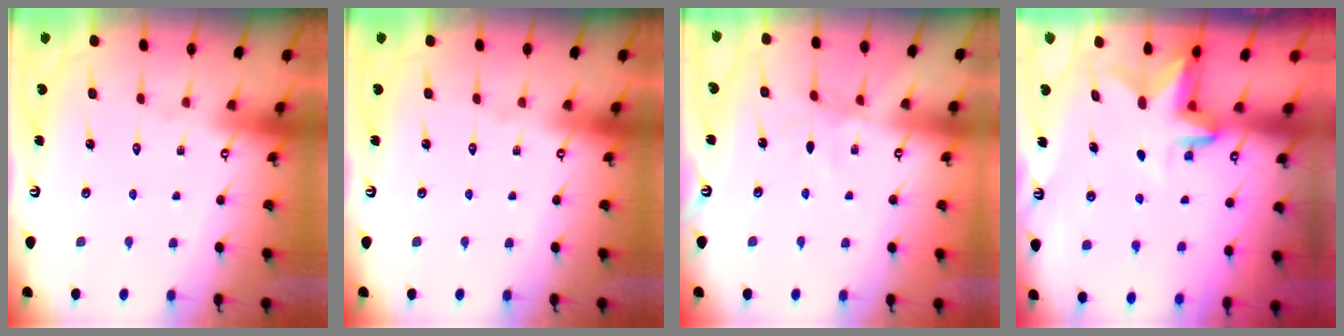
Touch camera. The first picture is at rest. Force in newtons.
{"total": 0.0}
{"total": 3.4, "press": 3.3, "slide": 0.4}
{"total": 3.0, "press": 3.0, "slide": 0.3}